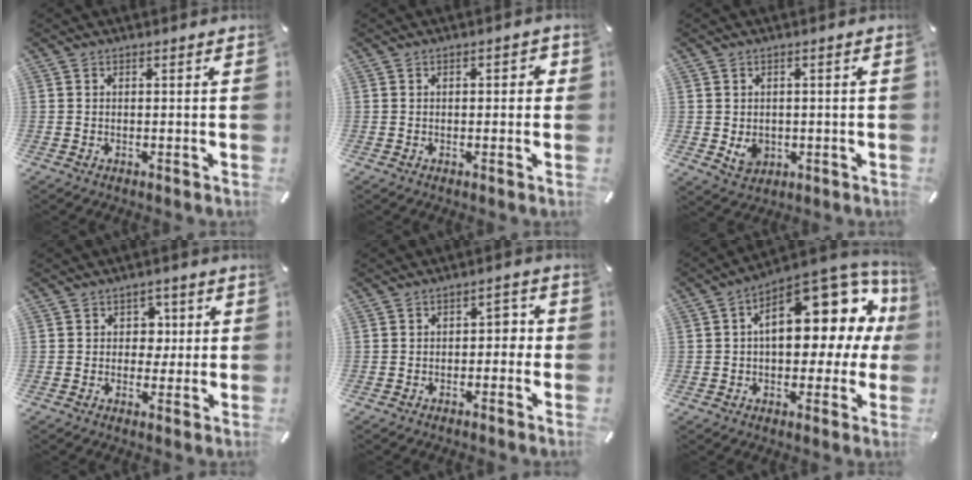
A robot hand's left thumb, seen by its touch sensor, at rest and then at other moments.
{"total": 1.8, "force": [-0.1, 1.1, 1.4], "torque": [-0.018, 0.006, -0.007]}
{"total": 4.3, "force": [-0.4, 3.8, 2.1], "torque": [-0.012, -0.002, -0.007]}
{"total": 5.0, "force": [0.5, 4.4, 2.3], "torque": [-0.023, 0.001, 0.000]}
{"total": 3.5, "force": [-1.4, 2.4, 2.1], "torque": [-0.034, 0.014, -0.033]}
{"total": 19.3, "force": [6.2, 10.7, 14.8], "torque": [-0.183, -0.047, 0.102]}